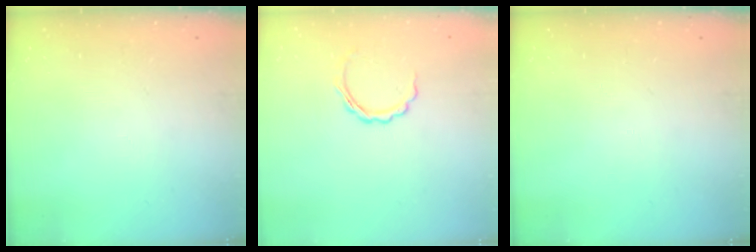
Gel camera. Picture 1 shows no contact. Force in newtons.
{"total": 5.2, "press": 5.0, "slide": 1.1}
{"total": 0.0}